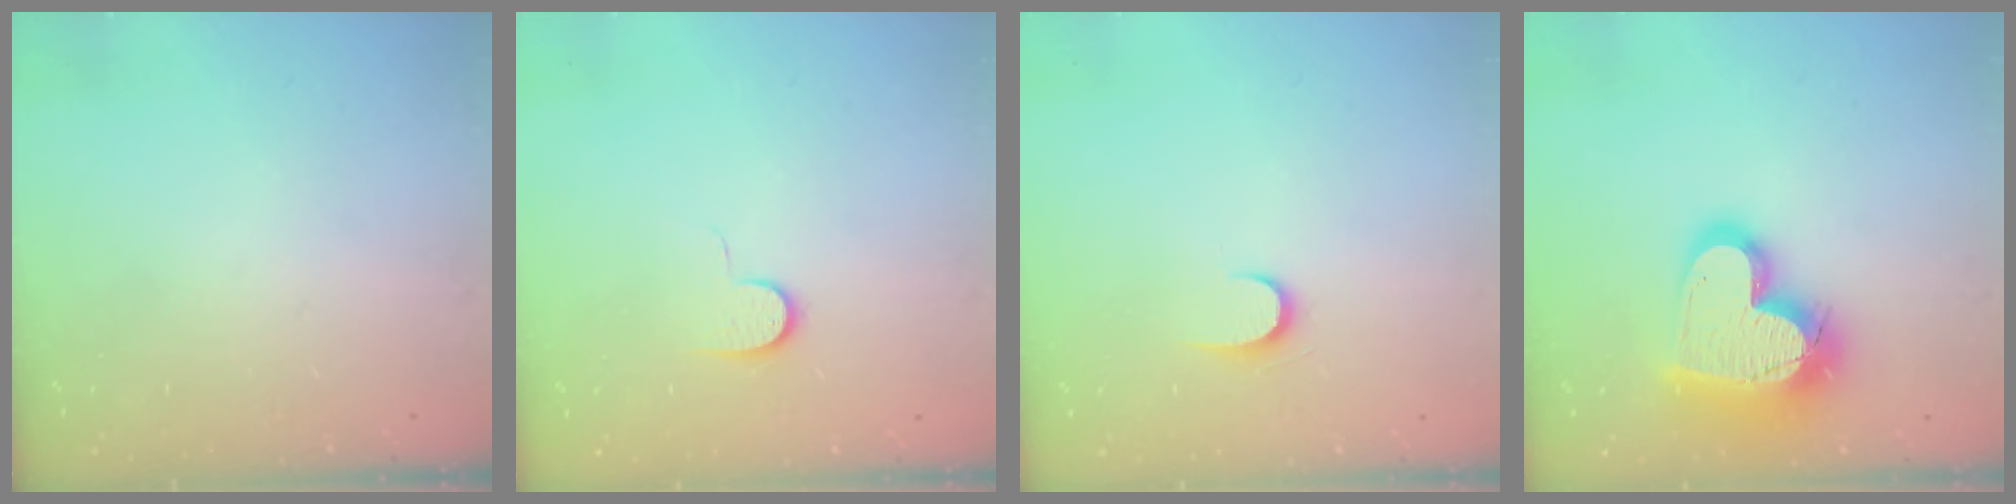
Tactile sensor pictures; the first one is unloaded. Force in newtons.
{"total": 7.3, "press": 7.3, "slide": 0.8}
{"total": 6.6, "press": 6.6, "slide": 0.7}
{"total": 23.0, "press": 22.9, "slide": 1.8}